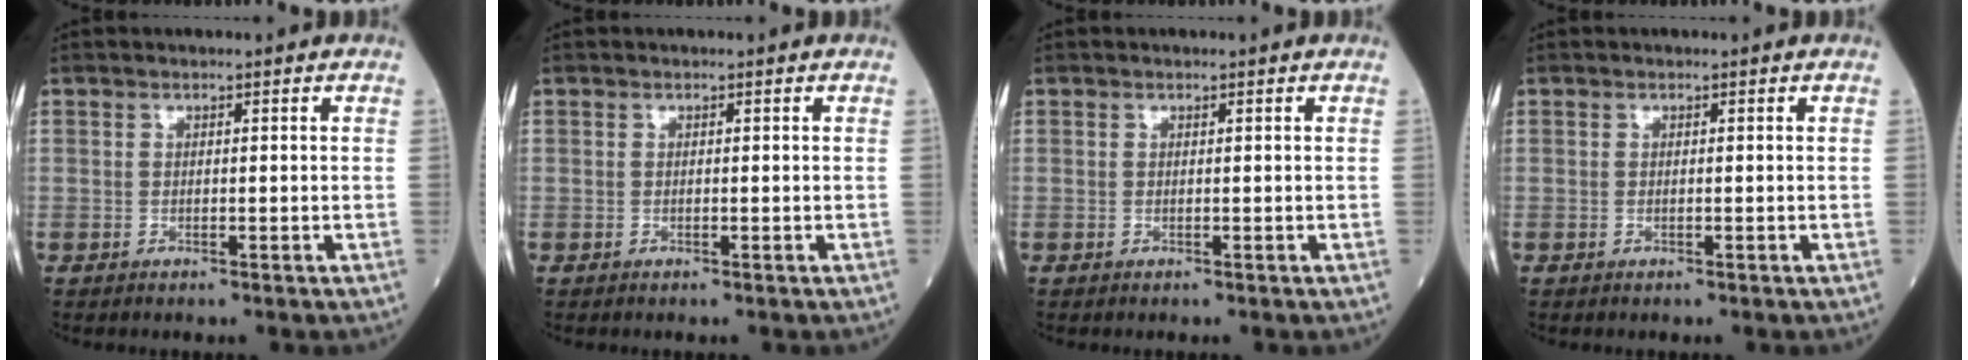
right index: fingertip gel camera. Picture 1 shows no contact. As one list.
[{"total": 0.0}, {"total": 0.0}, {"total": 0.0}]